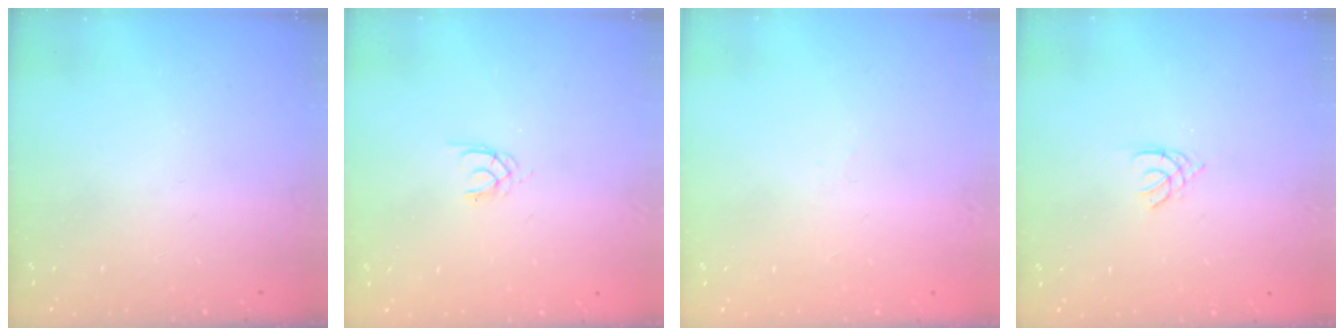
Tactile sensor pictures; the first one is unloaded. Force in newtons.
{"total": 1.3, "press": 1.2, "slide": 0.3}
{"total": 2.0, "press": 1.9, "slide": 0.5}
{"total": 1.4, "press": 1.4, "slide": 0.3}